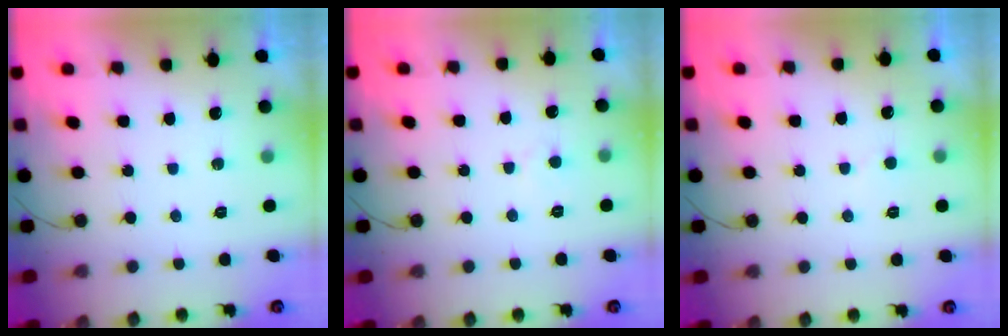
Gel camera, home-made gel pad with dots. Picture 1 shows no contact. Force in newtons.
{"total": 2.4, "press": 2.4, "slide": 0.2}
{"total": 3.0, "press": 3.0, "slide": 0.4}